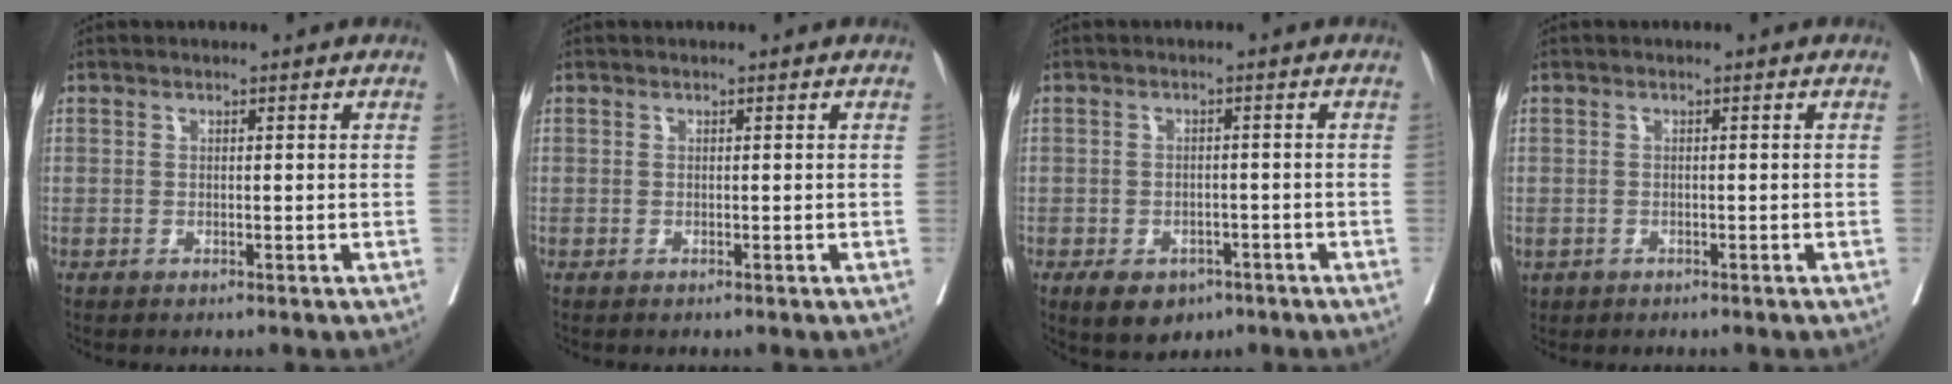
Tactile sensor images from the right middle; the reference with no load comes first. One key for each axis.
{"total": 0.0}
{"total": 5.9, "fx": -3.6, "fy": 3.7, "fz": 2.8, "tx": -0.040, "ty": -0.001, "tz": -0.048}
{"total": 1.5, "fx": -0.8, "fy": 1.1, "fz": 0.5, "tx": -0.017, "ty": -0.002, "tz": -0.009}